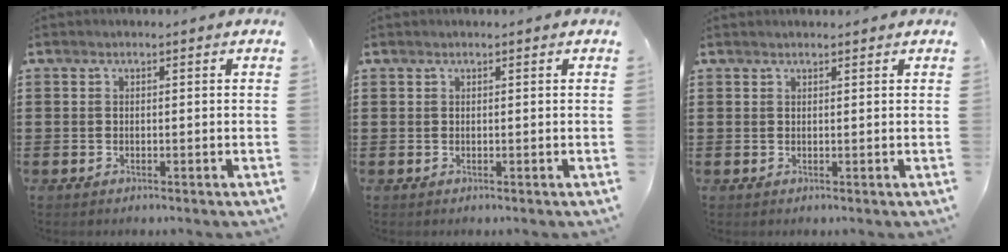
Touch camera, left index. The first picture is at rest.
{"total": 0.0}
{"total": 0.7, "force": [0.7, 0.0, 0.1], "torque": [-0.004, -0.001, 0.014]}